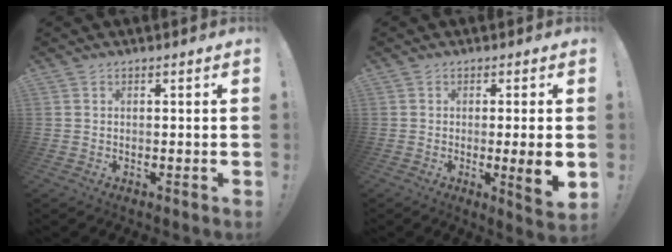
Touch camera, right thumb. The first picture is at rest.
{"total": 7.0, "force": [-1.0, -0.1, 6.9], "torque": [-0.101, -0.010, -0.016]}